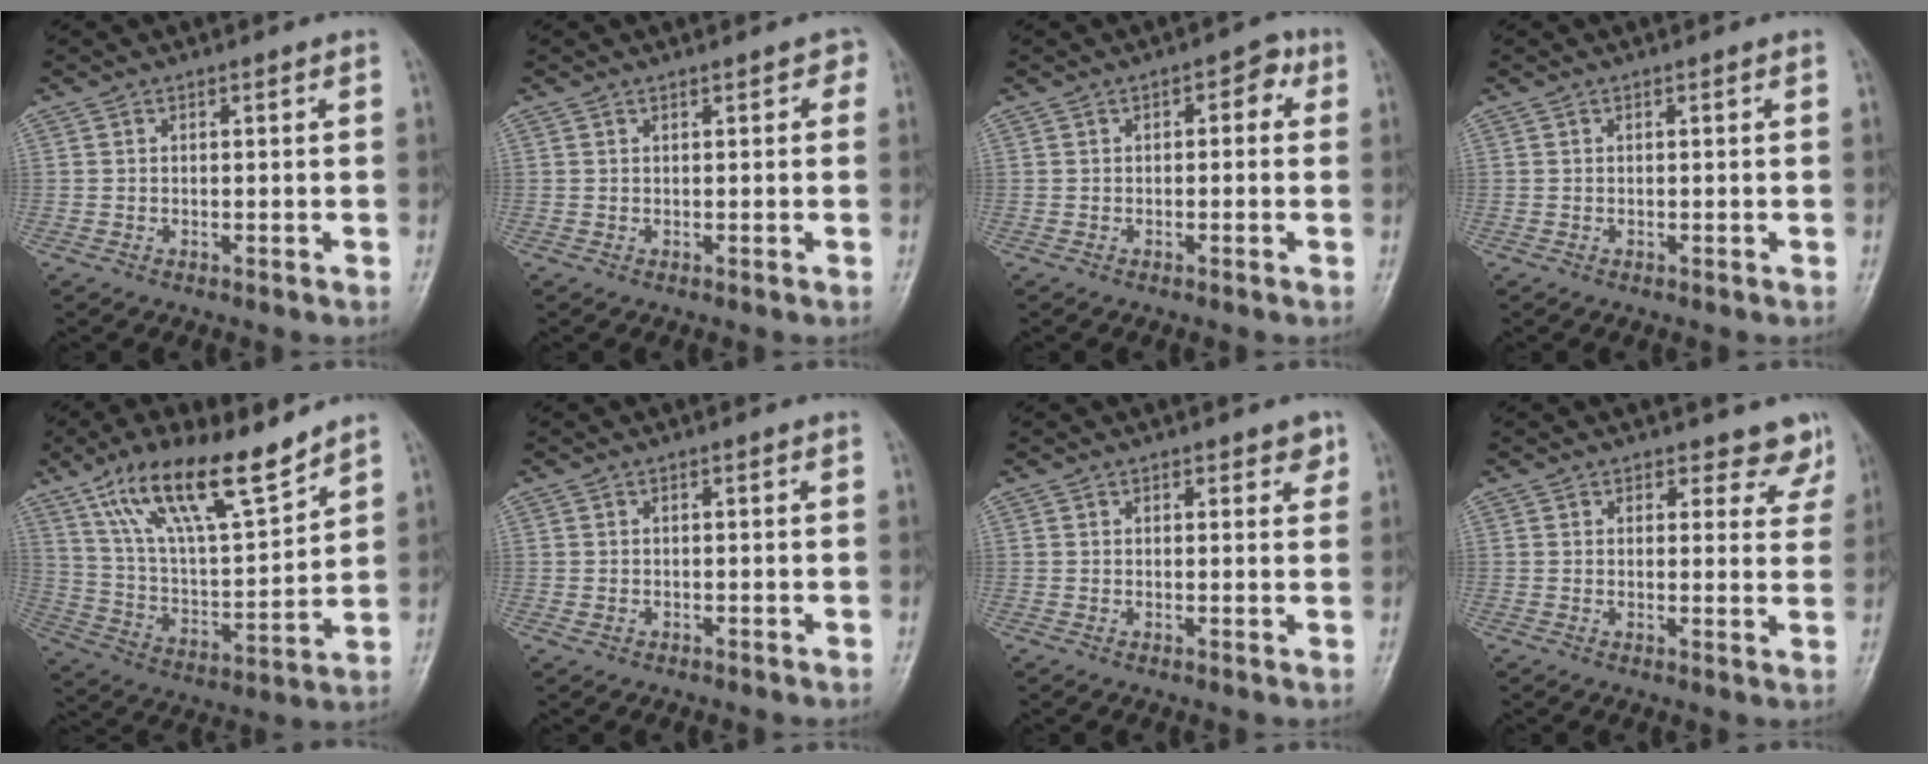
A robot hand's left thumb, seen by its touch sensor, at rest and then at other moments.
{"total": 1.5, "force": [0.8, 0.9, 0.9], "torque": [0.005, 0.002, 0.004]}
{"total": 3.6, "force": [0.6, 2.1, 2.8], "torque": [-0.015, 0.012, -0.004]}
{"total": 0.0}
{"total": 18.7, "force": [12.8, 5.4, 12.4], "torque": [-0.193, -0.057, 0.240]}
{"total": 0.9, "force": [-0.3, 0.7, 0.4], "torque": [-0.007, 0.000, -0.004]}
{"total": 2.7, "force": [1.6, 1.5, 1.5], "torque": [0.003, -0.006, 0.018]}
{"total": 5.8, "force": [4.8, 3.1, 0.7], "torque": [0.036, -0.027, 0.041]}